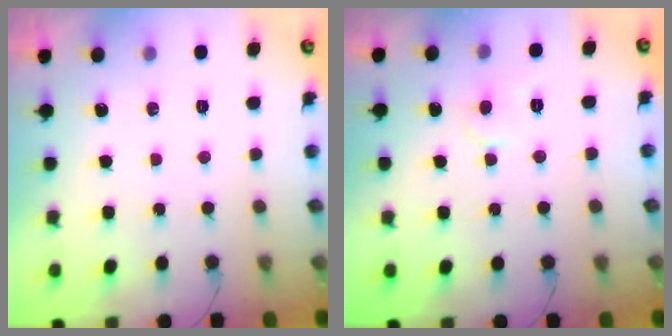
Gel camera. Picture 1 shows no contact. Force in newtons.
{"total": 3.8, "press": 3.7, "slide": 0.4}